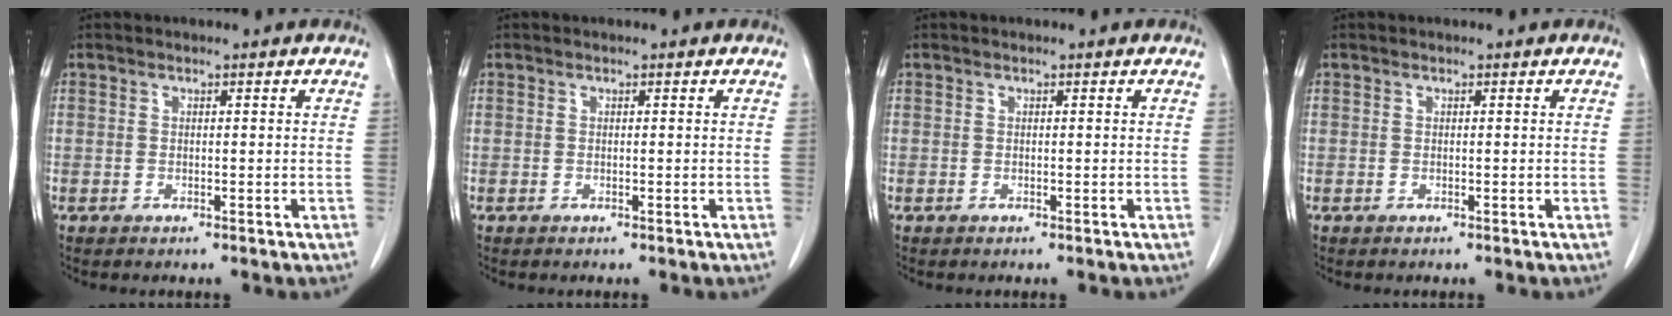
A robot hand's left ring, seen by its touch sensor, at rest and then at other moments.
{"total": 0.0}
{"total": 0.0}
{"total": 0.0}